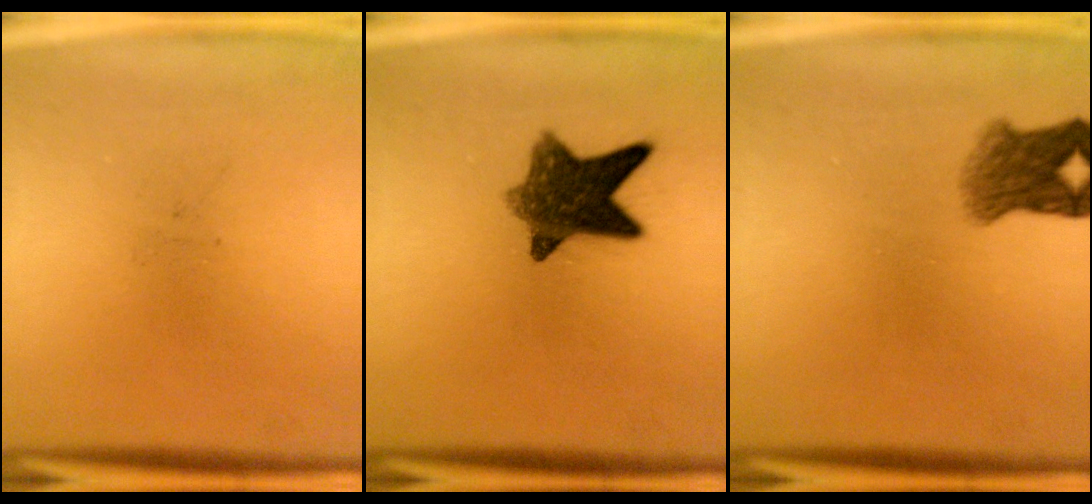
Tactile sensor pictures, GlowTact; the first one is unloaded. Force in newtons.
{"total": 9.6}
{"total": 4.6}